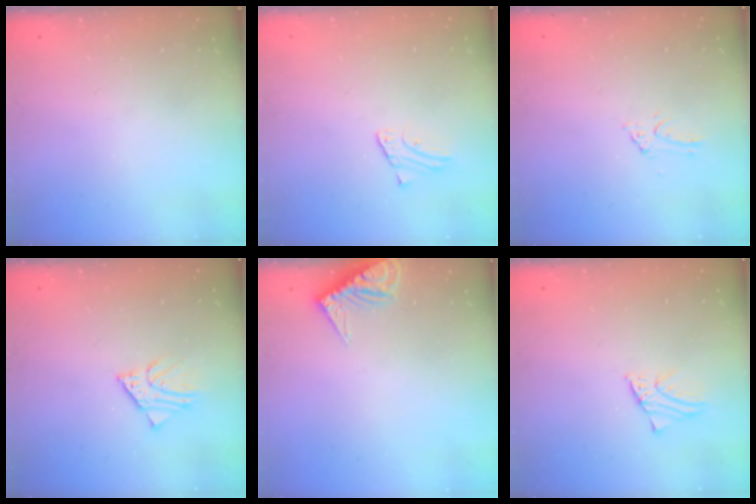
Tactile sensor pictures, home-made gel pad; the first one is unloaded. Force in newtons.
{"total": 1.2, "press": 1.2, "slide": 0.1}
{"total": 2.5, "press": 2.5, "slide": 0.2}
{"total": 3.9, "press": 3.8, "slide": 0.4}
{"total": 9.6, "press": 9.6, "slide": 0.3}
{"total": 0.9, "press": 0.9, "slide": 0.0}